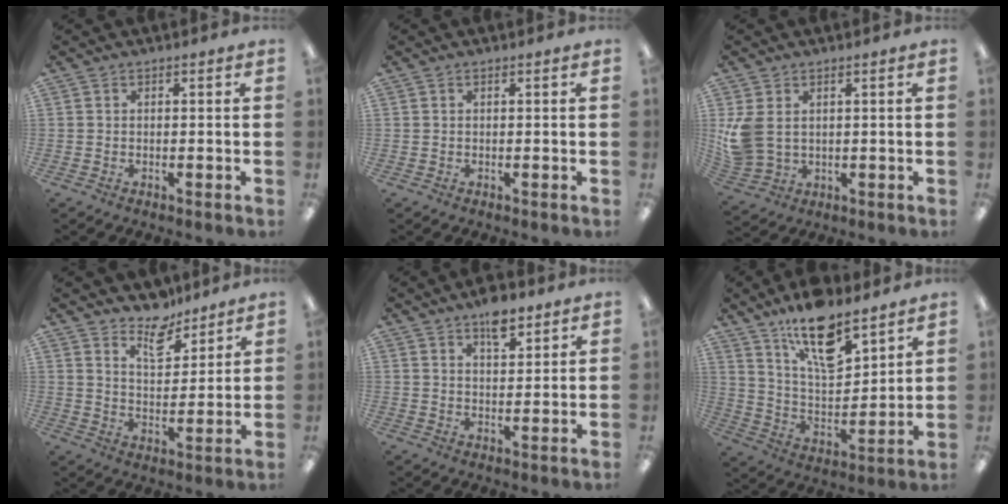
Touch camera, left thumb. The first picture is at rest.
{"total": 0.0}
{"total": 7.1, "force": [1.7, 5.2, 4.6], "torque": [-0.105, 0.002, 0.038]}
{"total": 8.6, "force": [7.1, 4.0, 2.9], "torque": [-0.034, -0.044, 0.126]}
{"total": 6.9, "force": [4.9, 3.1, 3.9], "torque": [-0.039, -0.027, 0.080]}
{"total": 16.2, "force": [11.6, 6.2, 9.5], "torque": [-0.158, -0.065, 0.198]}